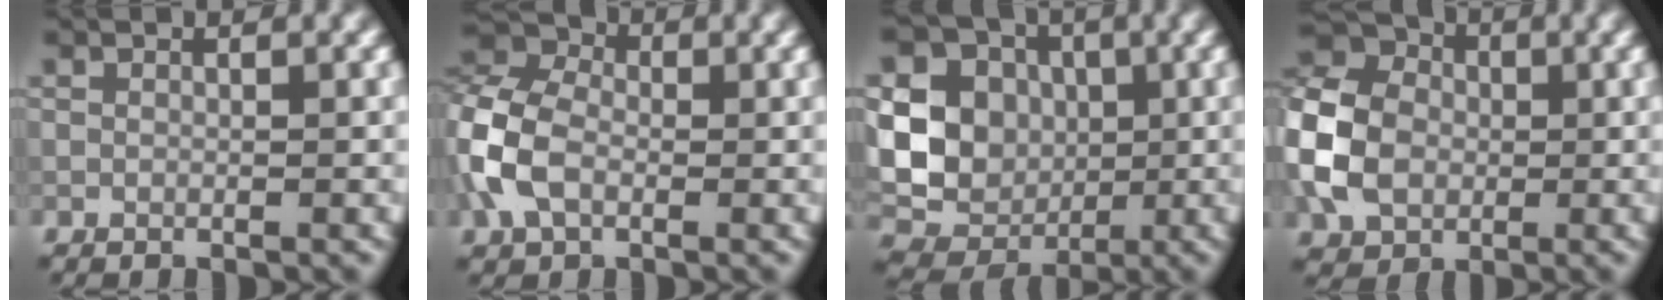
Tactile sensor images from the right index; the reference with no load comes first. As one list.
[{"total": 6.2, "force": [-1.5, 4.2, 4.4], "torque": [-0.110, 0.011, -0.045]}, {"total": 12.8, "force": [1.0, 11.3, 6.0], "torque": [-0.135, 0.013, 0.002]}, {"total": 9.9, "force": [-1.7, 7.6, 6.0], "torque": [-0.157, 0.001, -0.049]}]